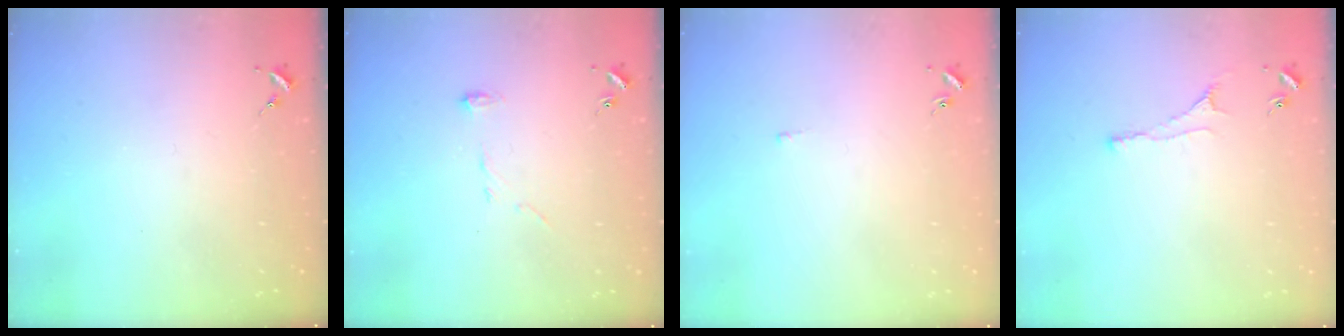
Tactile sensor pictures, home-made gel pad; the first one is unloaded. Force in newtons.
{"total": 6.9, "press": 6.9, "slide": 0.6}
{"total": 2.0, "press": 1.9, "slide": 0.4}
{"total": 3.5, "press": 3.4, "slide": 0.6}